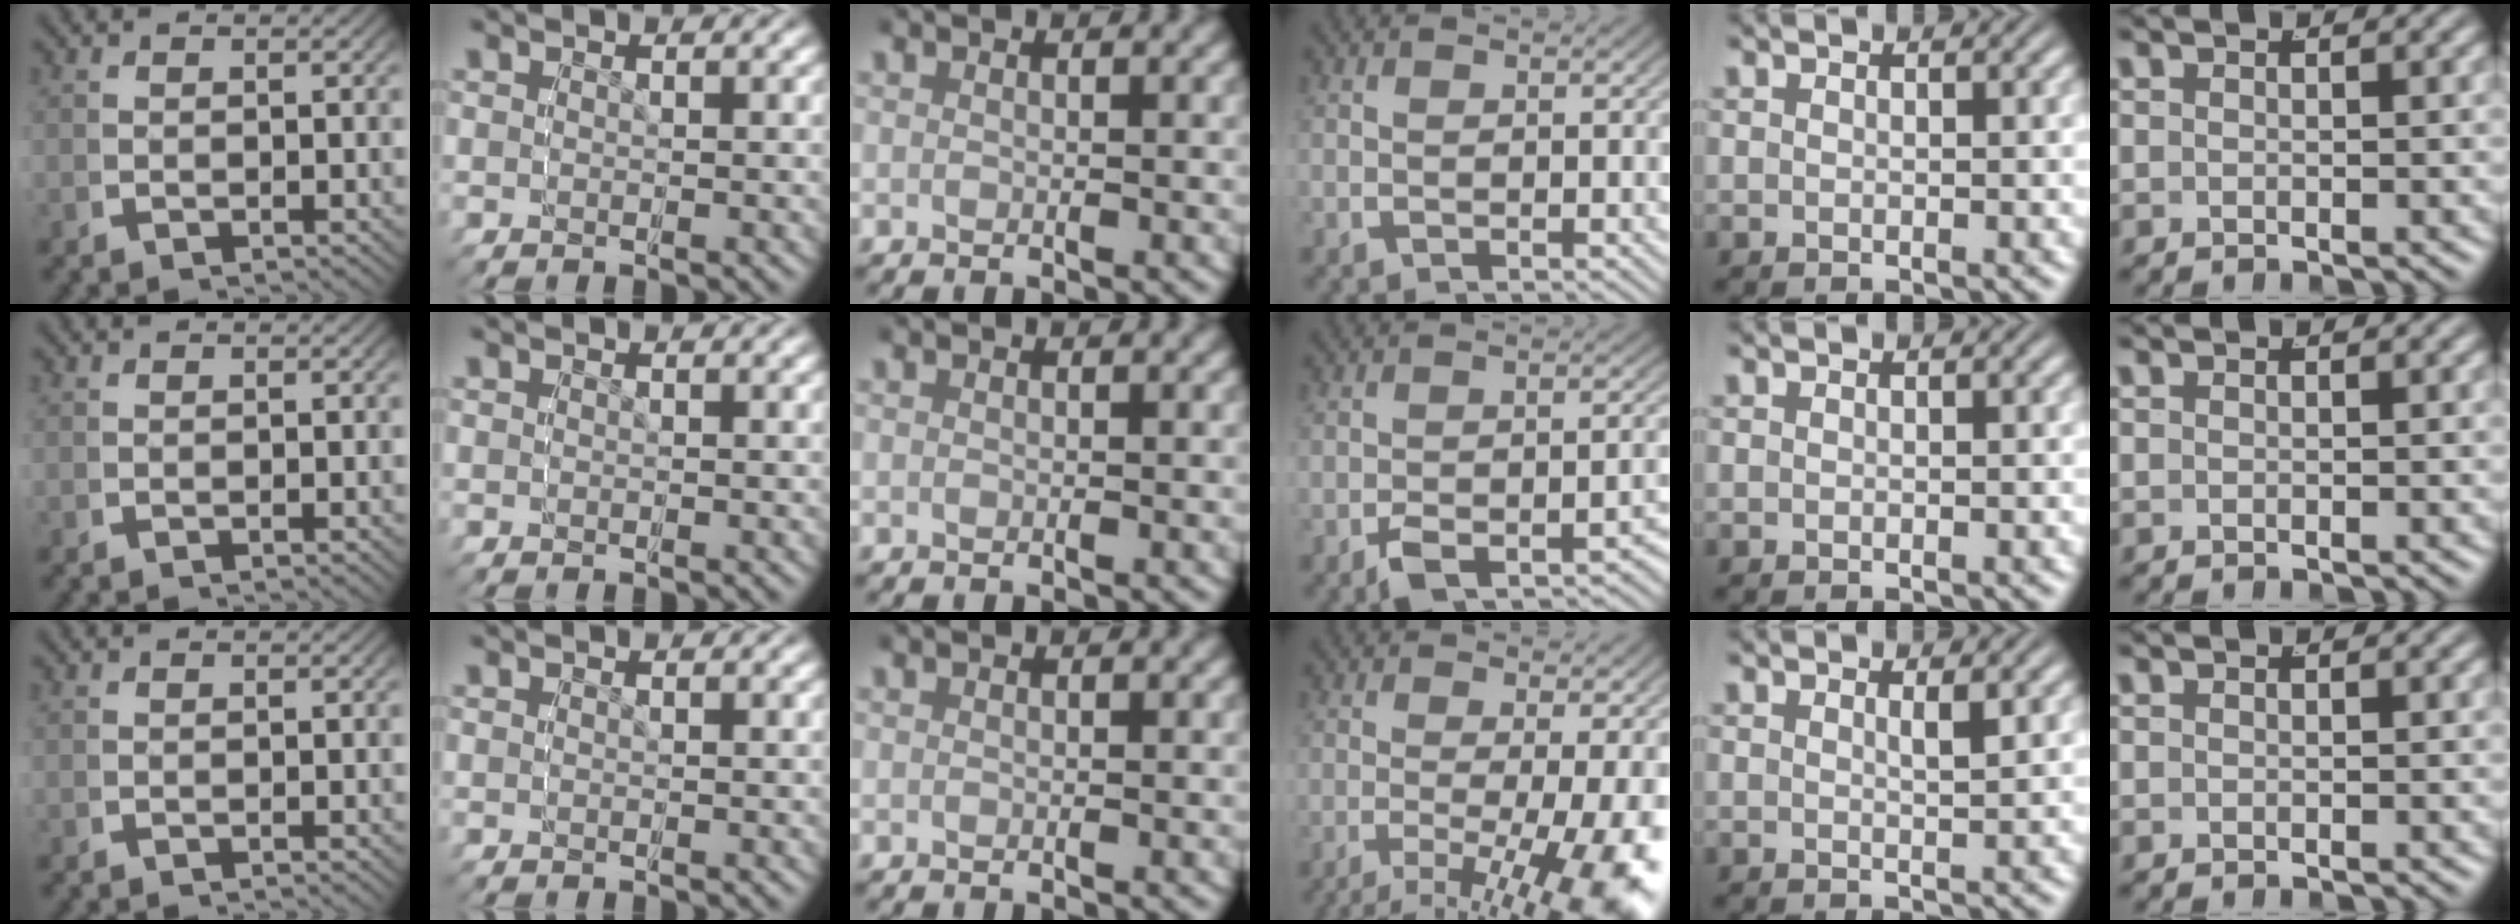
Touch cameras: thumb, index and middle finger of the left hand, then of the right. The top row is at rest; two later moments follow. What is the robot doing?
{"motion": "grasp_and_lifting", "object": "button"}